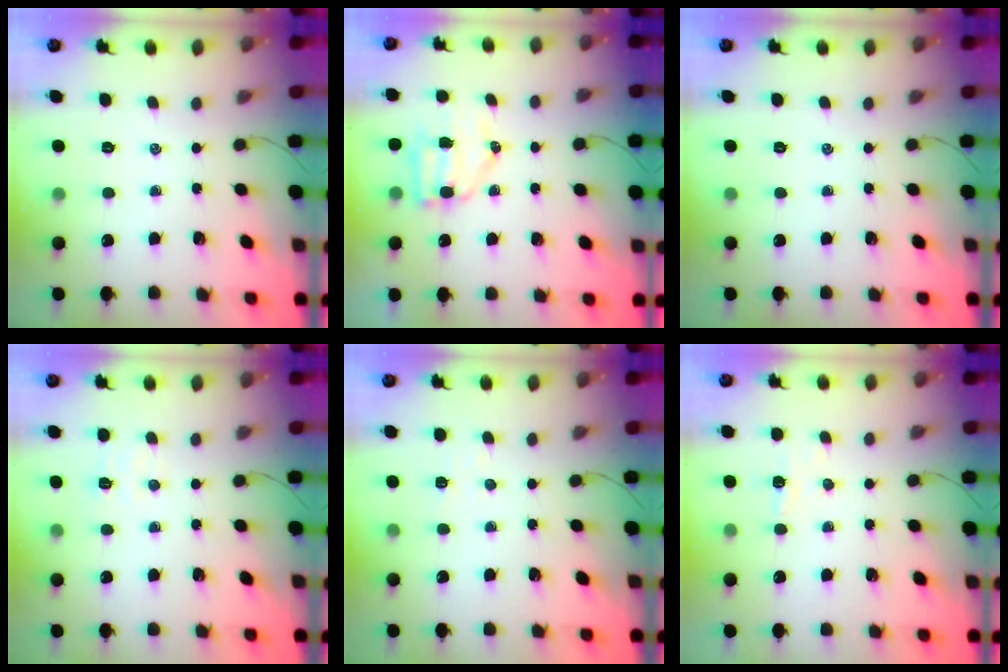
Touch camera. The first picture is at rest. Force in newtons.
{"total": 6.4, "press": 6.4, "slide": 0.9}
{"total": 0.0}
{"total": 5.0, "press": 4.8, "slide": 1.2}
{"total": 2.7, "press": 2.6, "slide": 0.8}
{"total": 3.0, "press": 2.8, "slide": 0.9}